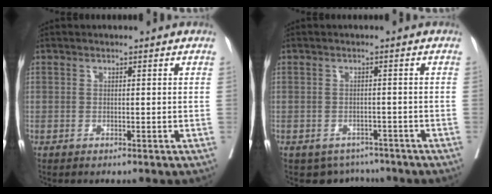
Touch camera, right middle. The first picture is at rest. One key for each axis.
{"total": 4.3, "fx": -3.5, "fy": 2.5, "fz": 0.1, "tx": 0.009, "ty": 0.008, "tz": -0.045}